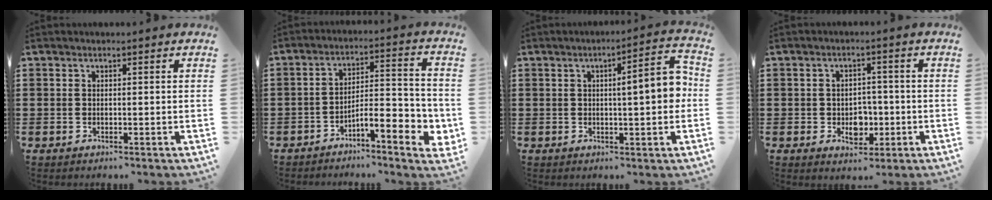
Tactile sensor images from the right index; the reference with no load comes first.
{"total": 6.9, "force": [-3.8, 1.9, 5.5], "torque": [-0.084, -0.014, -0.071]}
{"total": 6.7, "force": [0.4, 1.1, 6.6], "torque": [-0.096, -0.008, -0.002]}
{"total": 3.9, "force": [-0.9, 3.1, 2.2], "torque": [-0.033, -0.002, -0.021]}